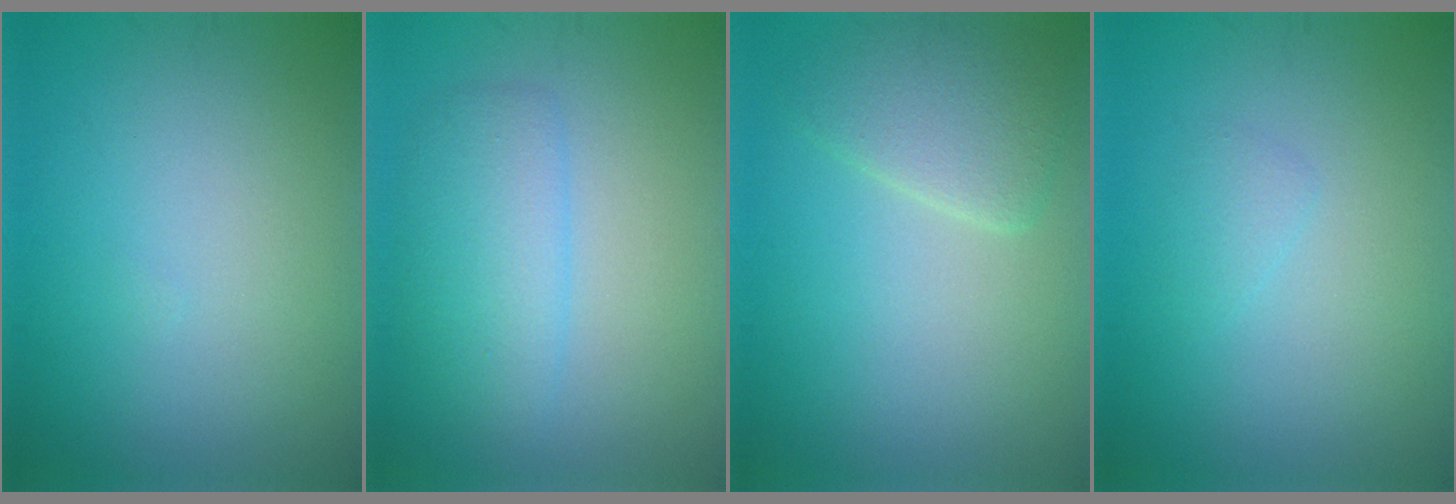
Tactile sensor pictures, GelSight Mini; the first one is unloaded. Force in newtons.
{"total": 3.5, "press": 3.5, "slide": 0.1}
{"total": 3.1, "press": 3.1, "slide": 0.4}
{"total": 0.9, "press": 0.9, "slide": 0.1}